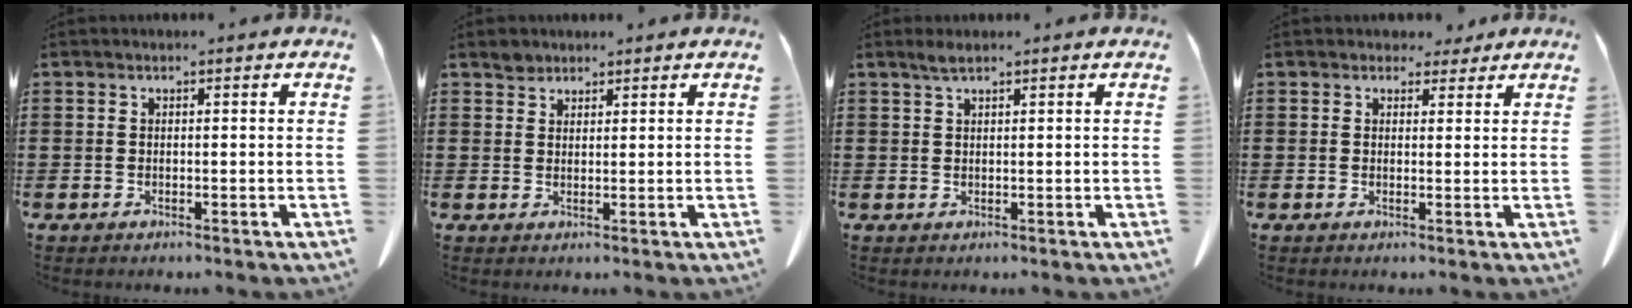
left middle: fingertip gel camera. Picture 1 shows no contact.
{"total": 1.8, "force": [1.6, 0.8, 0.2], "torque": [-0.009, 0.001, 0.032]}
{"total": 1.6, "force": [1.1, 0.1, 1.1], "torque": [-0.023, 0.001, 0.021]}
{"total": 2.9, "force": [2.4, 1.4, 0.7], "torque": [-0.005, -0.003, 0.042]}